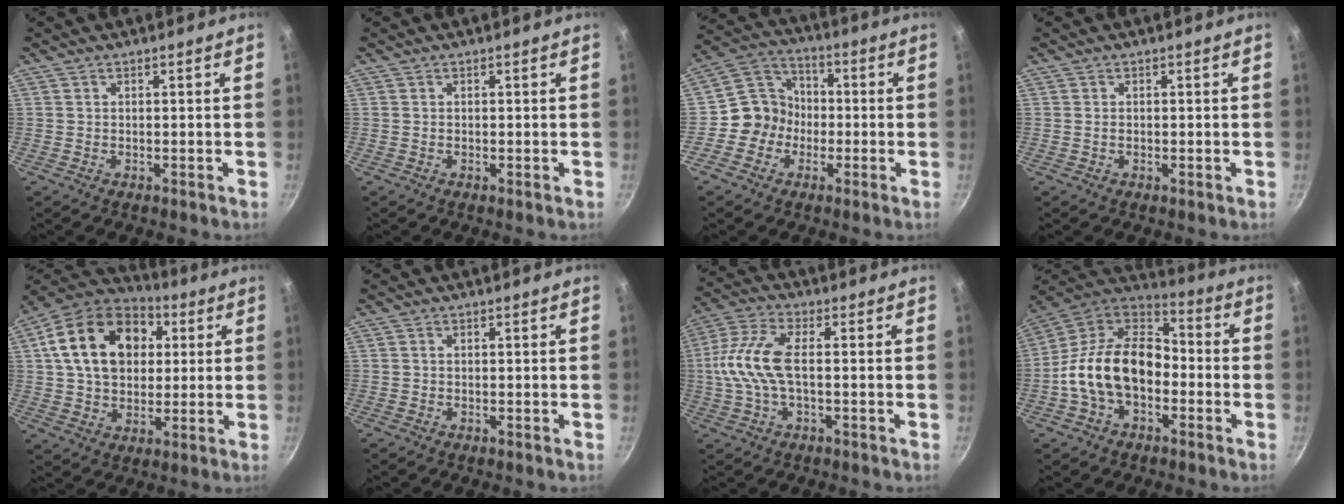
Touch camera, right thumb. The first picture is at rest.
{"total": 0.0}
{"total": 8.8, "force": [-2.0, 8.1, 2.7], "torque": [-0.006, 0.036, -0.058]}
{"total": 0.5, "force": [-0.1, 0.2, 0.5], "torque": [-0.010, 0.001, -0.002]}
{"total": 20.6, "force": [5.0, 14.8, 13.4], "torque": [-0.205, 0.019, 0.076]}
{"total": 0.0}
{"total": 10.8, "force": [-0.5, 4.6, 9.7], "torque": [-0.219, 0.020, -0.022]}
{"total": 18.7, "force": [-3.6, 12.4, 13.5], "torque": [-0.208, 0.052, -0.082]}